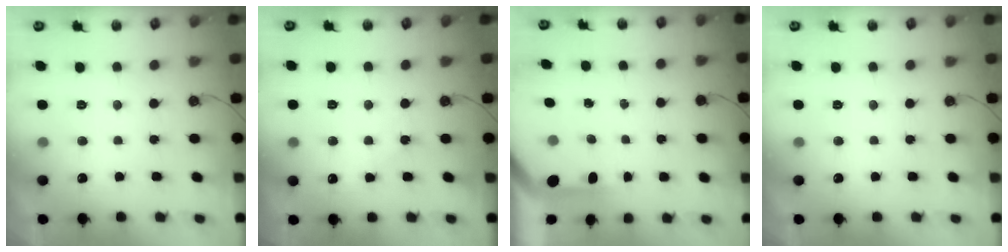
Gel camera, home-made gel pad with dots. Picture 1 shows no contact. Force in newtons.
{"total": 5.6, "press": 5.6, "slide": 0.7}
{"total": 2.8, "press": 2.8, "slide": 0.2}
{"total": 0.0}